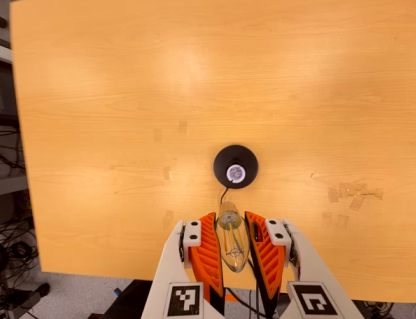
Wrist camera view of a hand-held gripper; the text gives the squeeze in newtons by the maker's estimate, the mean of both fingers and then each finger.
{"total": 20.3, "left": 22.1, "right": 18.5}